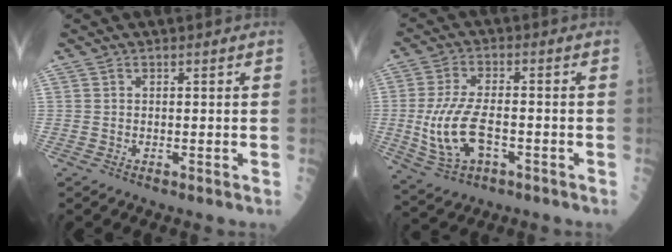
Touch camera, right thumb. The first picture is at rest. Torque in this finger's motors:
{"motor_torque": [1.22, 1.10, 0.93, -0.33, 0.33]}